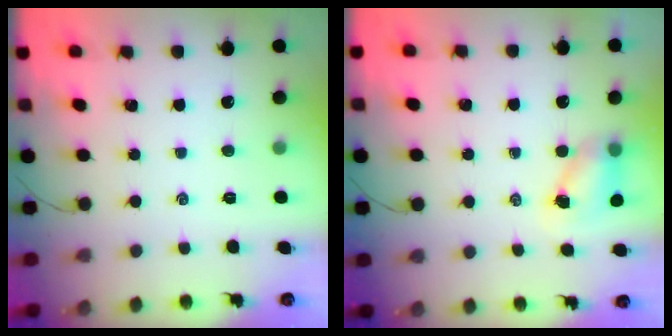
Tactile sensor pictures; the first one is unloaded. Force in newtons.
{"total": 5.5, "press": 5.5, "slide": 0.5}